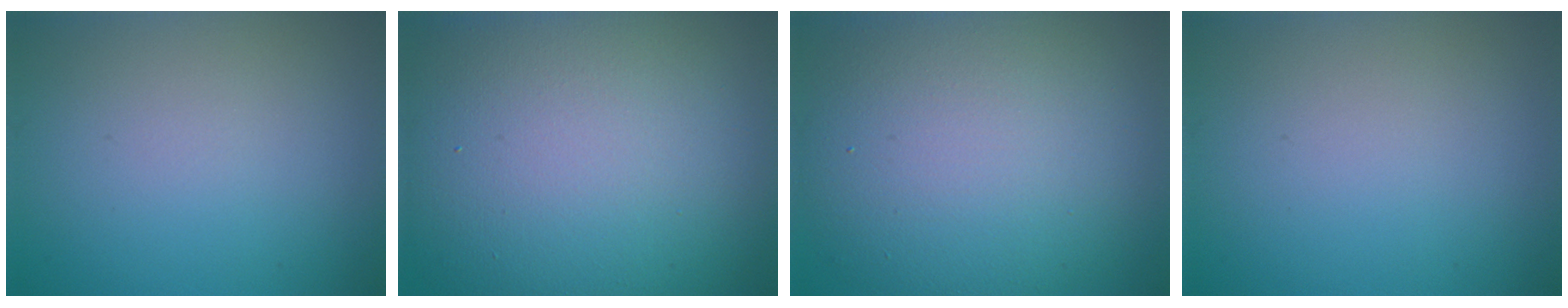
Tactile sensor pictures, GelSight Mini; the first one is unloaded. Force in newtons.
{"total": 18.1, "press": 18.1, "slide": 0.8}
{"total": 12.6, "press": 12.5, "slide": 0.9}
{"total": 0.0}